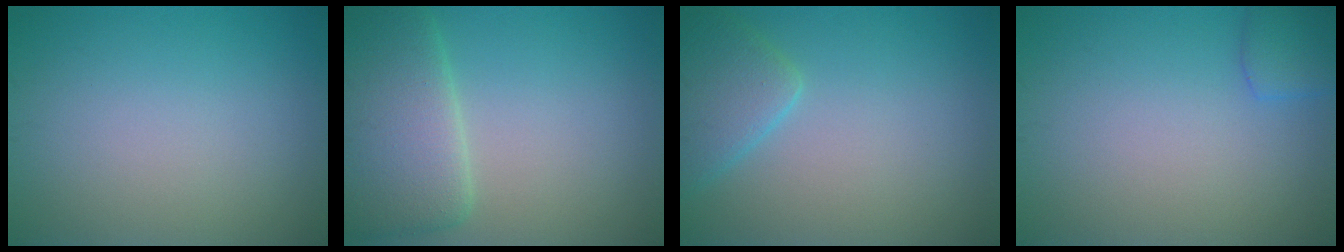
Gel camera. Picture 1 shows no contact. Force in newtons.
{"total": 6.9, "press": 6.9, "slide": 0.2}
{"total": 3.5, "press": 3.5, "slide": 0.2}
{"total": 2.0, "press": 2.0, "slide": 0.1}